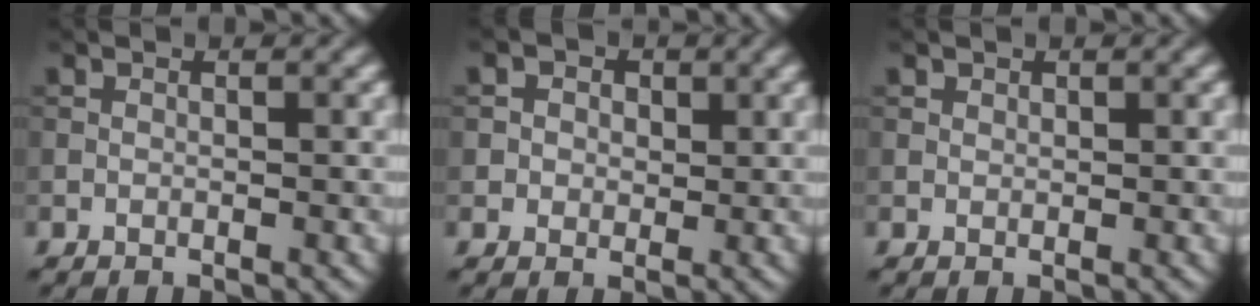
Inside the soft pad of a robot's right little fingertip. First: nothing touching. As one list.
[{"total": 3.2, "force": [1.0, 2.8, 1.1], "torque": [-0.018, -0.003, 0.009]}, {"total": 0.6, "force": [0.4, 0.3, 0.1], "torque": [0.001, -0.001, 0.009]}]